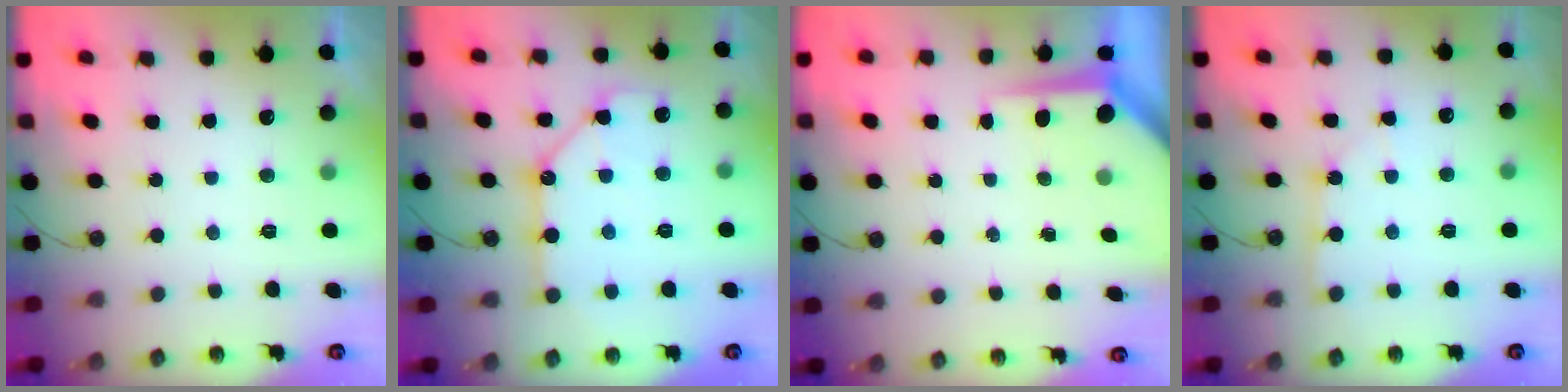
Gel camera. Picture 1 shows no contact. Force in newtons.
{"total": 13.0, "press": 12.9, "slide": 1.5}
{"total": 5.7, "press": 5.7, "slide": 0.5}
{"total": 4.4, "press": 4.4, "slide": 0.6}